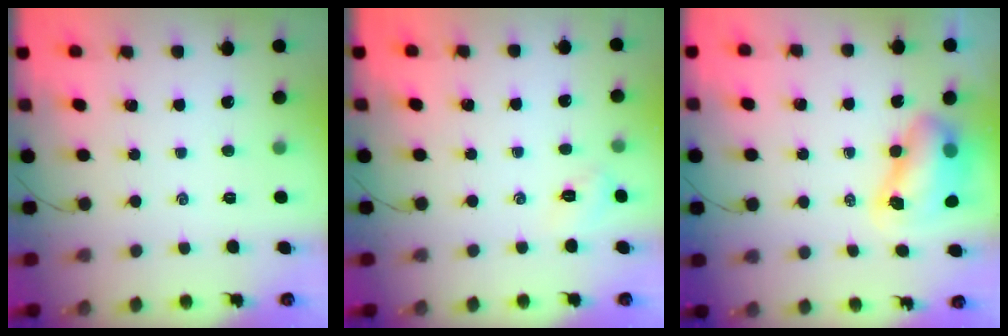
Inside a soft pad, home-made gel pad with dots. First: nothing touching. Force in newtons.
{"total": 2.7, "press": 2.6, "slide": 0.8}
{"total": 8.5, "press": 8.2, "slide": 2.1}